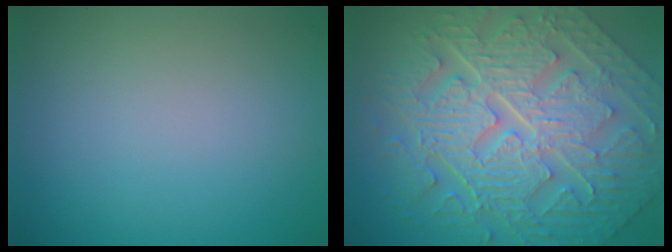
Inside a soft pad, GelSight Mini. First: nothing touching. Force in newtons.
{"total": 11.7, "press": 7.9, "slide": 8.6}